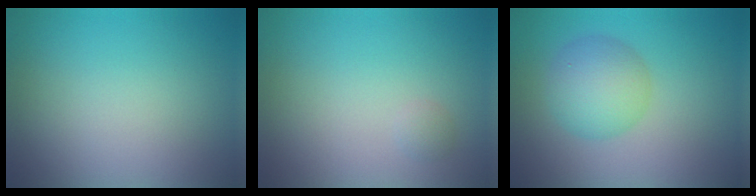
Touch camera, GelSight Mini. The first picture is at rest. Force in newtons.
{"total": 0.6, "press": 0.6, "slide": 0.0}
{"total": 3.5, "press": 3.5, "slide": 0.1}